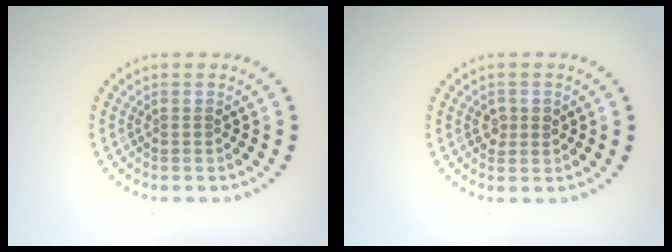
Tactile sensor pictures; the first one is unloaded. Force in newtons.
{"total": 1.5, "press": 1.4, "slide": 0.3}